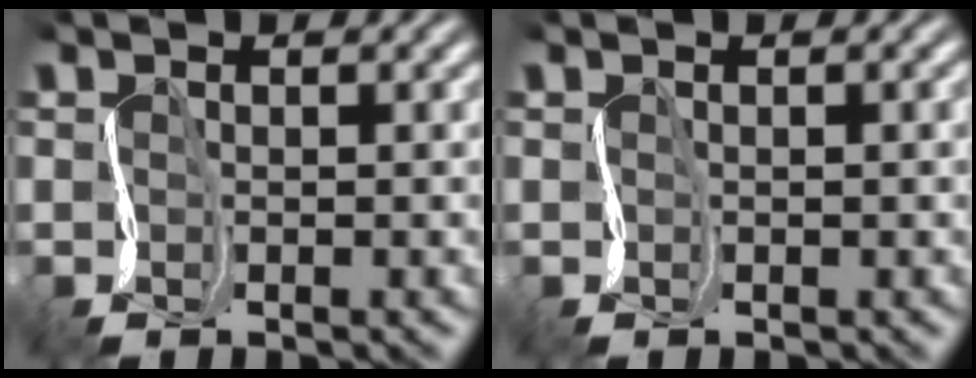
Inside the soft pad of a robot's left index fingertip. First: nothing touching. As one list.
[{"total": 0.8, "force": [0.0, 0.2, 0.8], "torque": [-0.011, 0.001, 0.000]}]